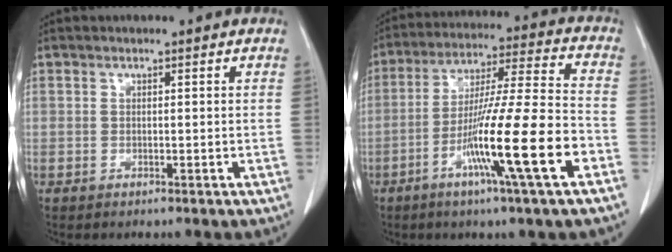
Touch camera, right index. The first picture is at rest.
{"total": 16.8, "force": [-6.7, -0.8, 15.4], "torque": [-0.275, -0.015, -0.119]}